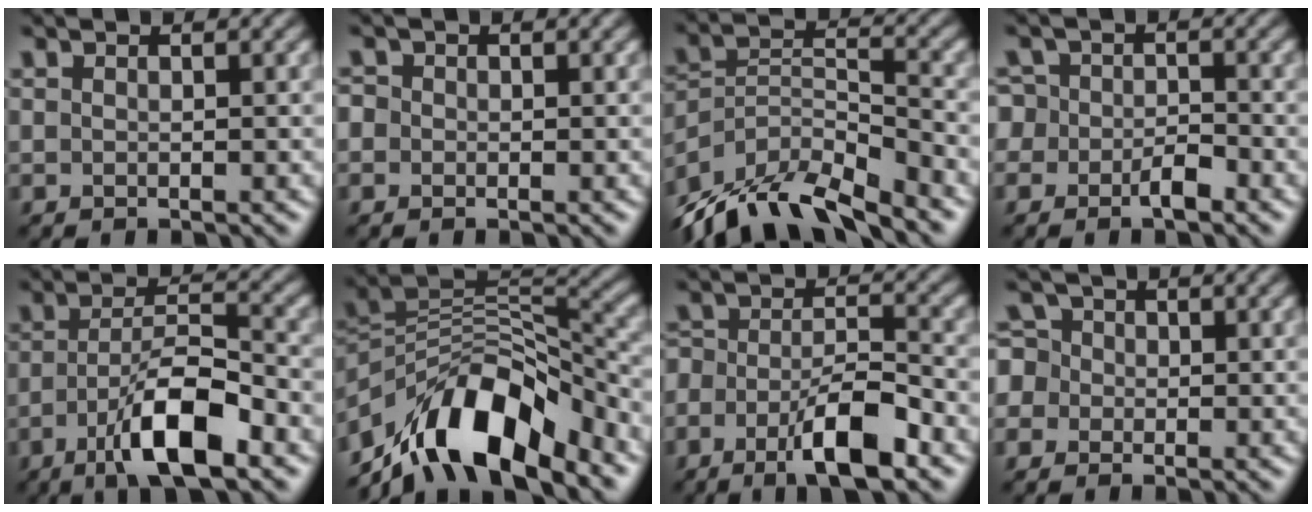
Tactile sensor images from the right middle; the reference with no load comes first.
{"total": 1.1, "force": [-0.1, 1.1, 0.3], "torque": [-0.002, 0.001, -0.005]}
{"total": 10.9, "force": [-9.3, 3.2, 4.7], "torque": [-0.091, 0.003, -0.169]}
{"total": 3.2, "force": [-1.8, 2.1, 1.6], "torque": [-0.022, 0.000, -0.042]}
{"total": 7.8, "force": [-4.0, 2.3, 6.3], "torque": [-0.111, 0.007, -0.072]}
{"total": 12.0, "force": [-8.4, 4.8, 7.1], "torque": [-0.114, 0.010, -0.159]}
{"total": 6.3, "force": [-3.8, 2.0, 4.6], "torque": [-0.081, 0.003, -0.070]}
{"total": 4.6, "force": [-0.5, 4.2, 1.8], "torque": [-0.039, 0.030, -0.041]}